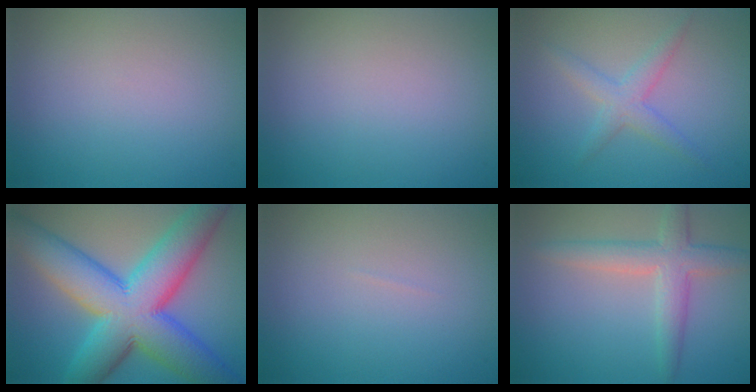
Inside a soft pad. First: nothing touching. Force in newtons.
{"total": 0.0}
{"total": 2.4, "press": 2.4, "slide": 0.1}
{"total": 13.5, "press": 13.5, "slide": 0.2}
{"total": 0.0}
{"total": 3.9, "press": 3.9, "slide": 0.1}